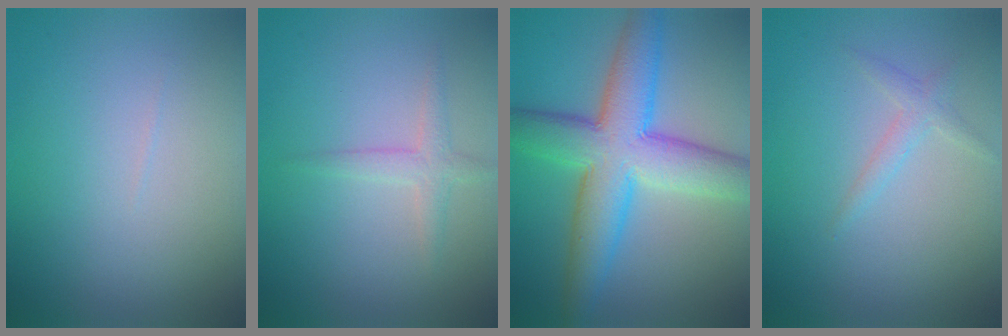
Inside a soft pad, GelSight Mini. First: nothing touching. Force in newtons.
{"total": 1.7, "press": 1.7, "slide": 0.0}
{"total": 9.3, "press": 9.3, "slide": 0.1}
{"total": 1.3, "press": 1.3, "slide": 0.0}